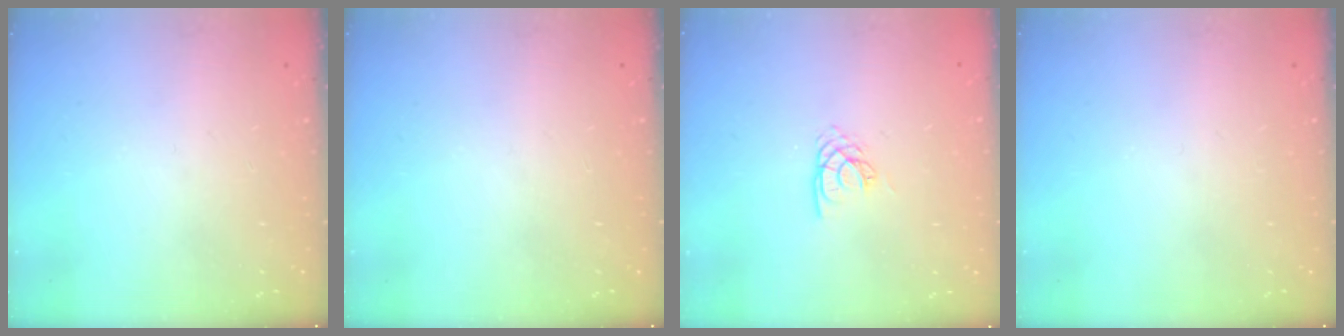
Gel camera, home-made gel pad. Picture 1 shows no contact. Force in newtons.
{"total": 0.0}
{"total": 2.8, "press": 2.8, "slide": 0.1}
{"total": 0.0}